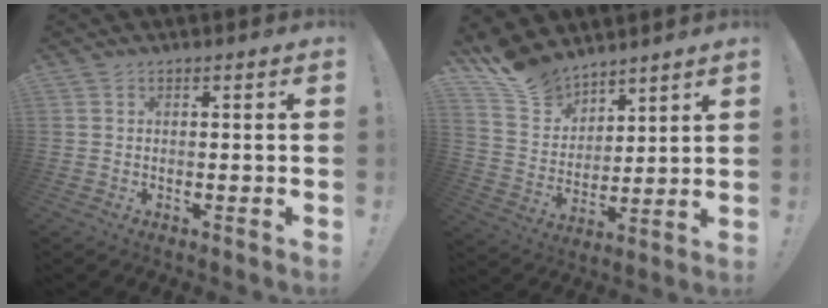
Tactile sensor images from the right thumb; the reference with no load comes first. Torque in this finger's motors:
{"motor_torque": [-1.11, 1.27, 0.13, 1.61, 0.02]}